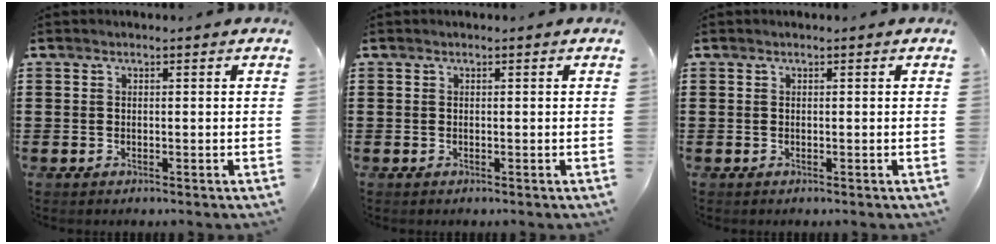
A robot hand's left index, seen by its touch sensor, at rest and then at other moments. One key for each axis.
{"total": 0.0}
{"total": 0.0}